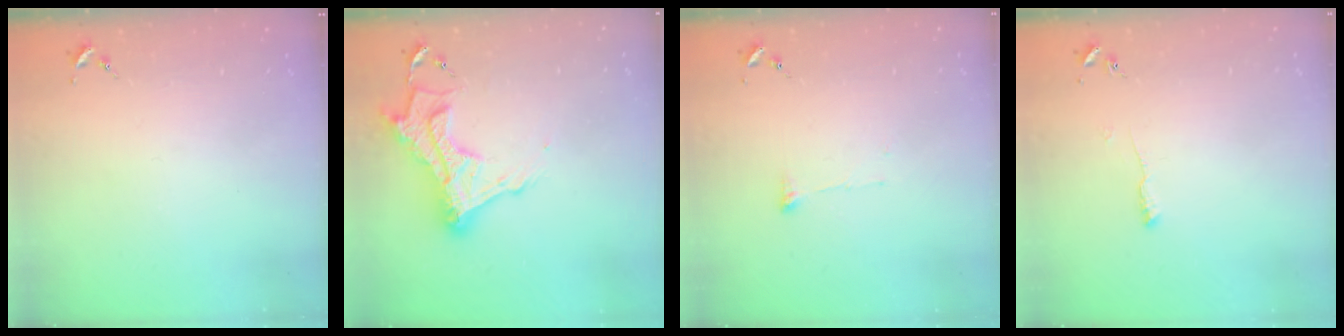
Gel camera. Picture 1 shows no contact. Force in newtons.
{"total": 15.9, "press": 15.8, "slide": 1.3}
{"total": 4.8, "press": 4.8, "slide": 0.2}
{"total": 6.2, "press": 6.2, "slide": 0.6}